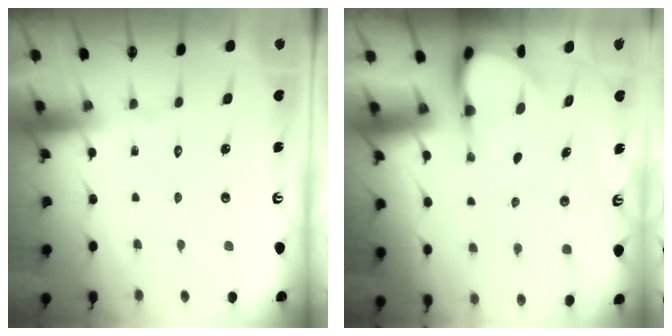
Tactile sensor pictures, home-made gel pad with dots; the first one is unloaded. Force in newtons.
{"total": 5.4, "press": 5.4, "slide": 0.4}